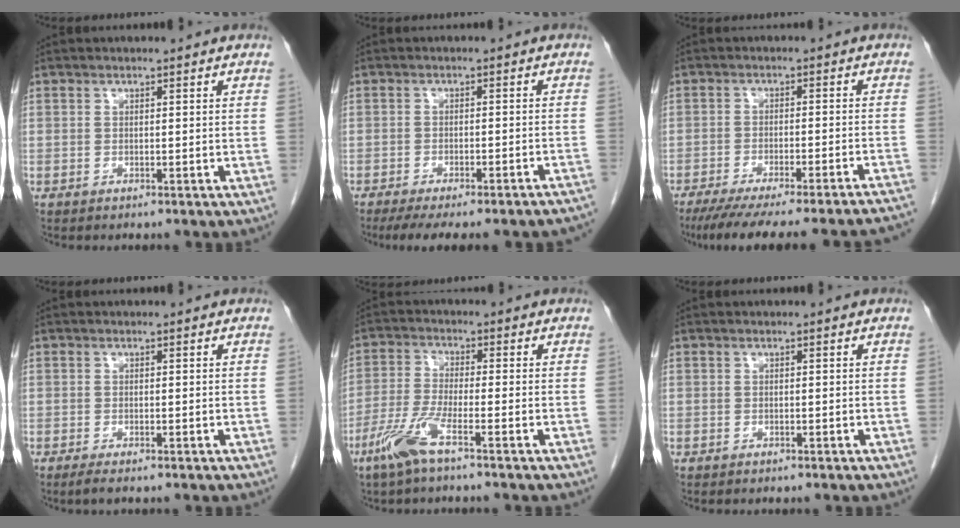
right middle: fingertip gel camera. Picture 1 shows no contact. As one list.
[{"total": 15.4, "force": [-13.6, 1.9, 7.0], "torque": [-0.073, -0.004, -0.165]}, {"total": 23.3, "force": [-21.2, 0.3, 9.7], "torque": [-0.093, -0.039, -0.277]}, {"total": 1.3, "force": [-1.0, 0.1, 0.9], "torque": [-0.025, -0.006, -0.019]}, {"total": 6.4, "force": [-4.0, 0.2, 5.0], "torque": [-0.116, -0.010, -0.086]}, {"total": 0.0}]